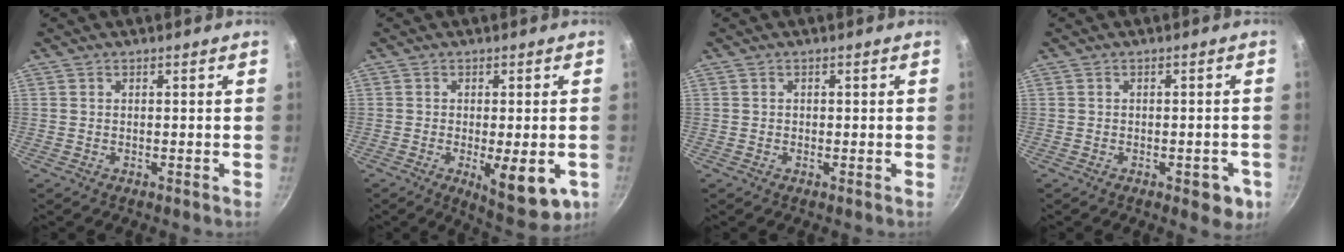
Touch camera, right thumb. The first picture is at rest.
{"total": 10.1, "force": [-3.1, 3.6, 8.9], "torque": [-0.115, -0.013, -0.037]}
{"total": 0.0}
{"total": 4.3, "force": [-2.0, 2.0, 3.2], "torque": [-0.020, 0.010, -0.022]}